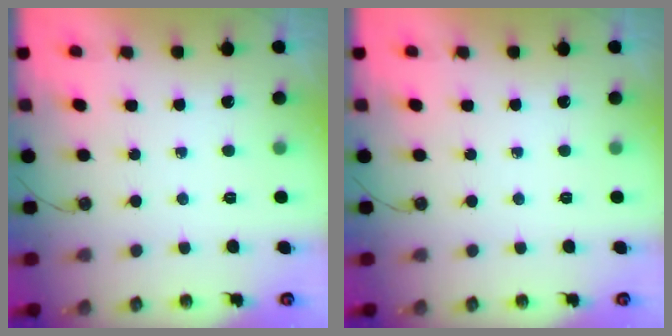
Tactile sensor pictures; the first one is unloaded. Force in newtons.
{"total": 0.0}